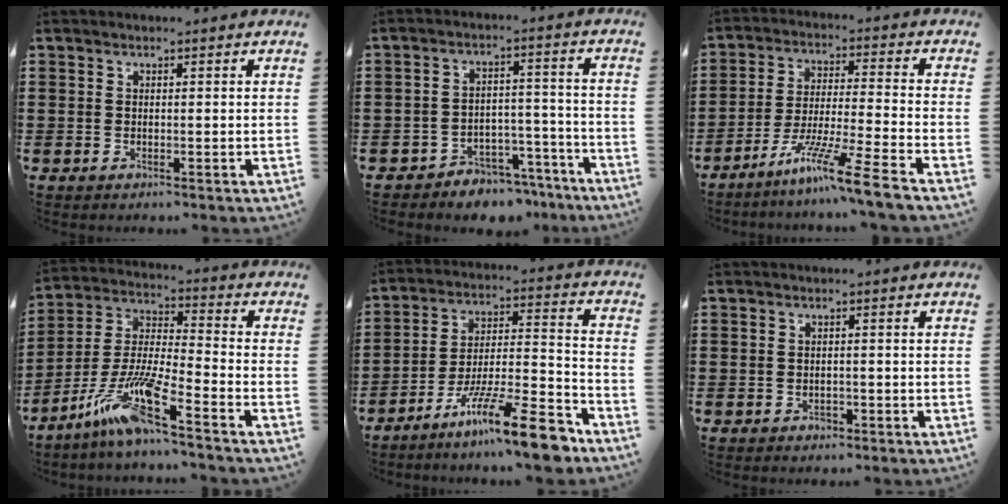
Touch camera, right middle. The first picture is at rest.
{"total": 5.0, "force": [-4.7, 1.5, 0.4], "torque": [-0.009, 0.018, -0.094]}
{"total": 10.1, "force": [-7.9, -0.9, 6.4], "torque": [-0.119, -0.006, -0.154]}
{"total": 11.2, "force": [-8.1, 0.5, 7.6], "torque": [-0.169, -0.011, -0.165]}
{"total": 14.5, "force": [-10.7, 1.3, 9.7], "torque": [-0.151, 0.030, -0.190]}
{"total": 0.8, "force": [-0.5, 0.6, 0.3], "torque": [-0.008, -0.002, -0.011]}